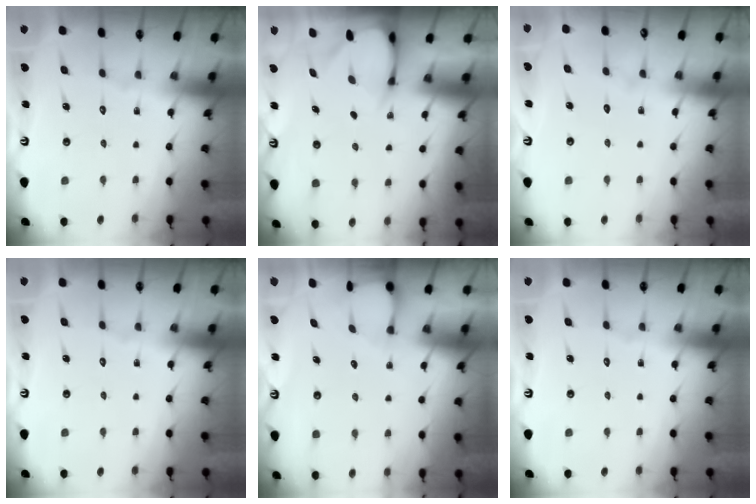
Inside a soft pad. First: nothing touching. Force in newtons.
{"total": 3.4, "press": 3.4, "slide": 0.4}
{"total": 2.6, "press": 2.6, "slide": 0.3}
{"total": 0.0}
{"total": 2.4, "press": 2.3, "slide": 0.4}
{"total": 0.0}